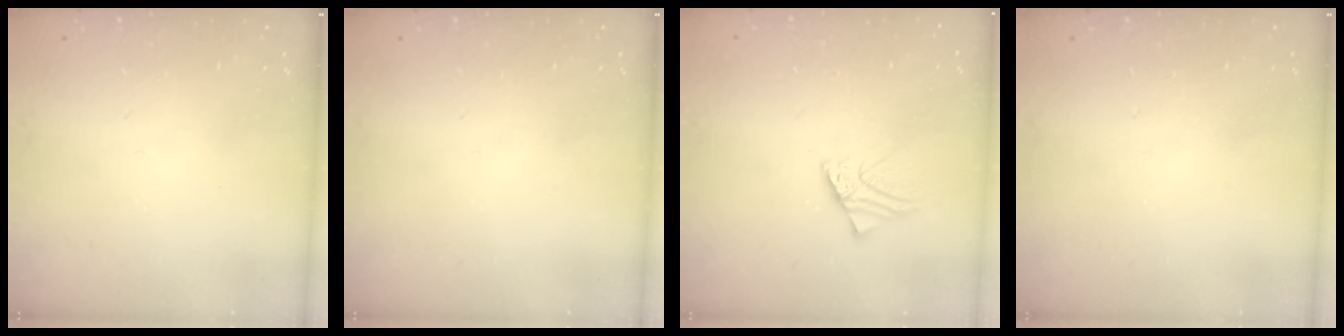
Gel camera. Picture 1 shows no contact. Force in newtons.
{"total": 0.0}
{"total": 2.3, "press": 2.3, "slide": 0.4}
{"total": 0.0}